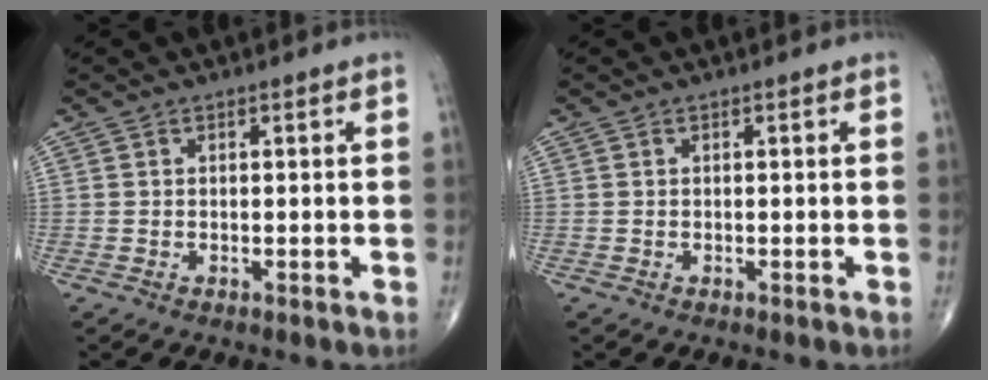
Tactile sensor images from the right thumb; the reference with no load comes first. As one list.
[{"total": 0.0}]